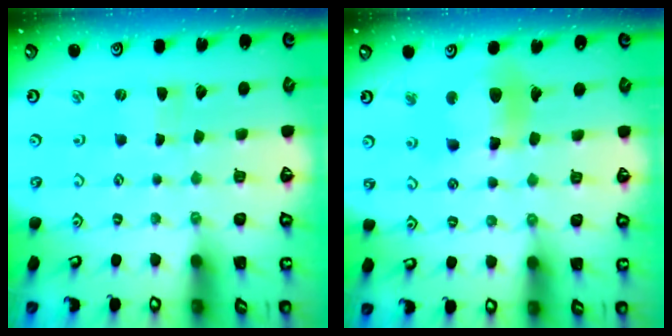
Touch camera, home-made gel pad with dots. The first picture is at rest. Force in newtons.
{"total": 11.7, "press": 11.5, "slide": 1.8}